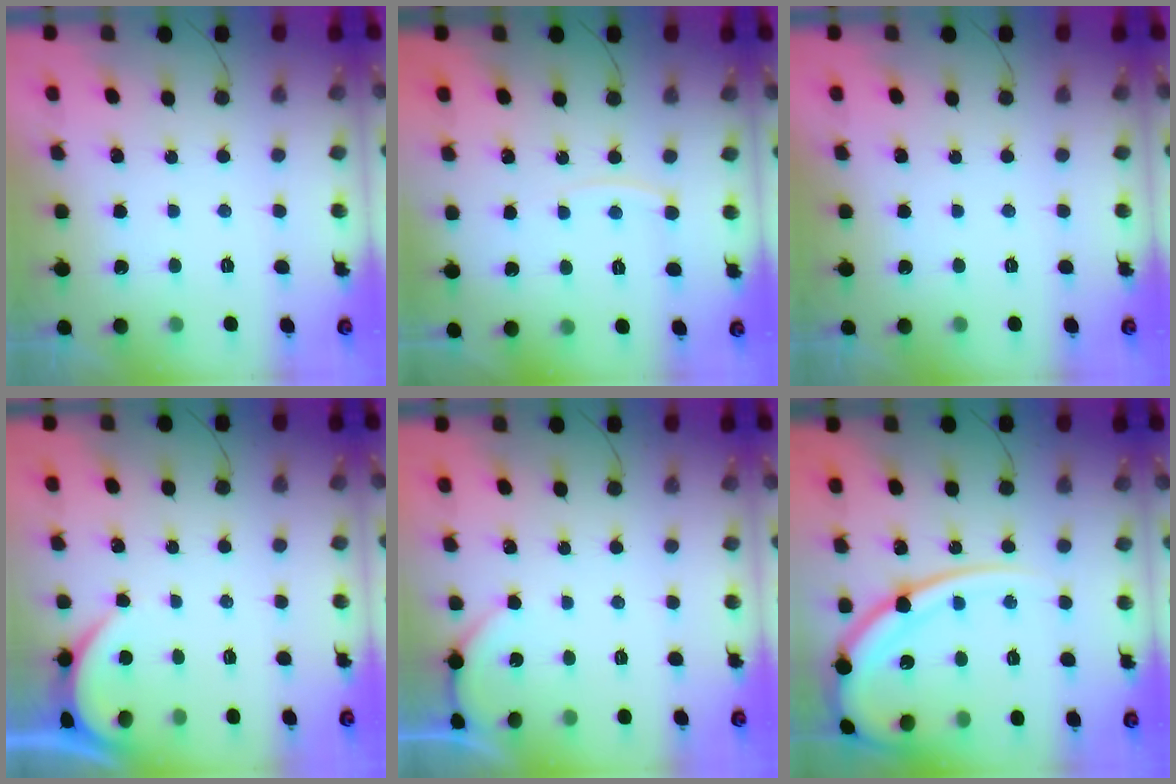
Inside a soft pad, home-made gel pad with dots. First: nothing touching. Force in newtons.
{"total": 3.4, "press": 3.3, "slide": 0.4}
{"total": 0.0}
{"total": 2.4, "press": 2.4, "slide": 0.2}
{"total": 2.0, "press": 2.0, "slide": 0.2}
{"total": 17.3, "press": 17.2, "slide": 1.9}